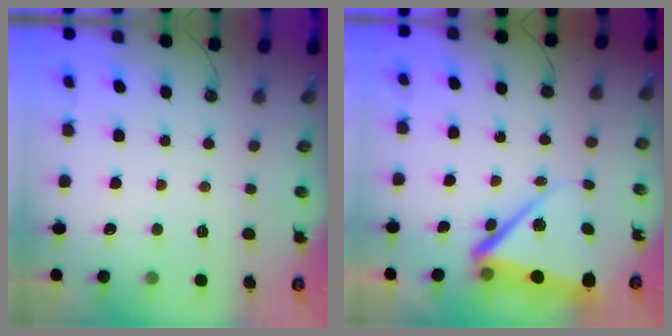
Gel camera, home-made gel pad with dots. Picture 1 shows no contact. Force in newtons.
{"total": 10.1, "press": 10.1, "slide": 0.9}